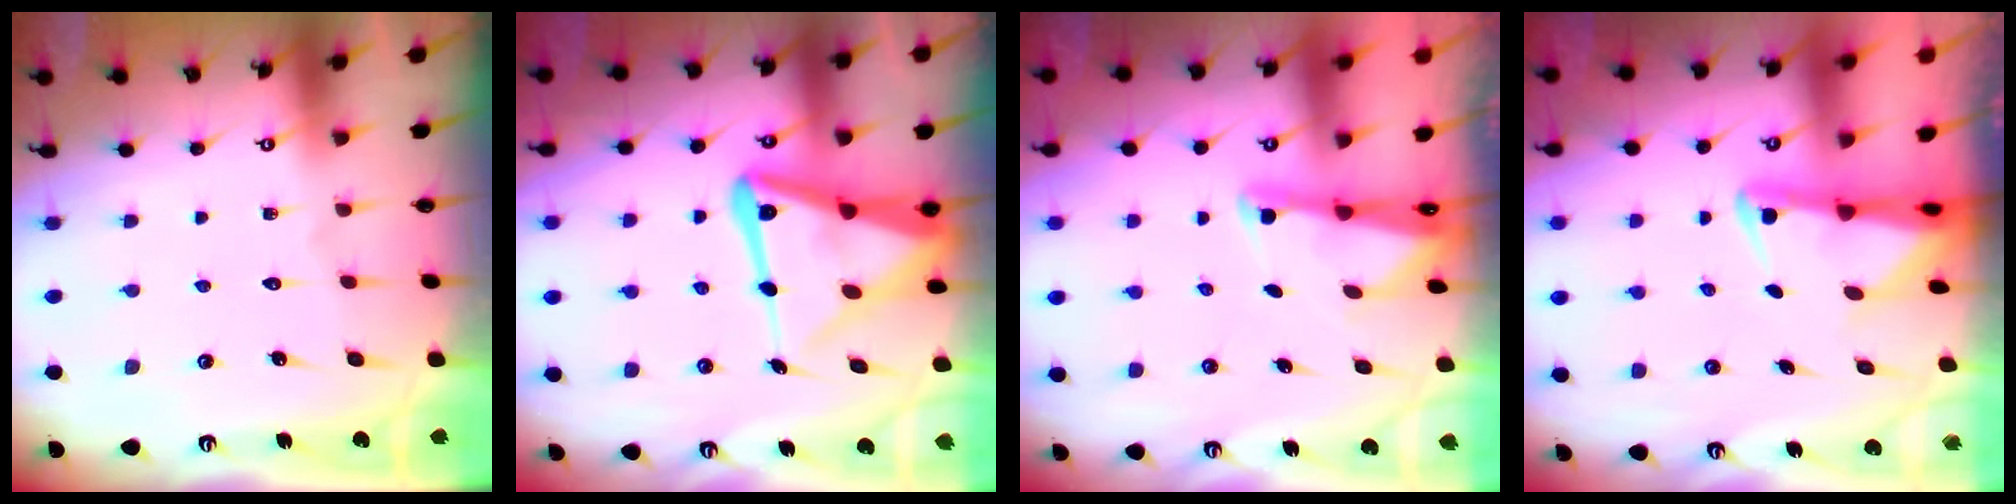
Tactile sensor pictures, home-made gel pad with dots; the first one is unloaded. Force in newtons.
{"total": 15.8, "press": 15.6, "slide": 1.8}
{"total": 1.7, "press": 1.7, "slide": 0.3}
{"total": 2.6, "press": 2.5, "slide": 0.5}